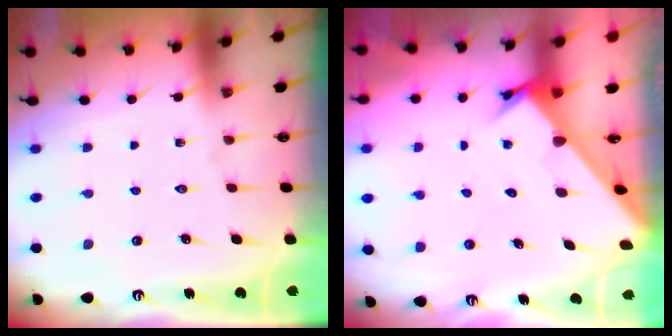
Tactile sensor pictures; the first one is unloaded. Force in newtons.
{"total": 2.6, "press": 2.6, "slide": 0.2}